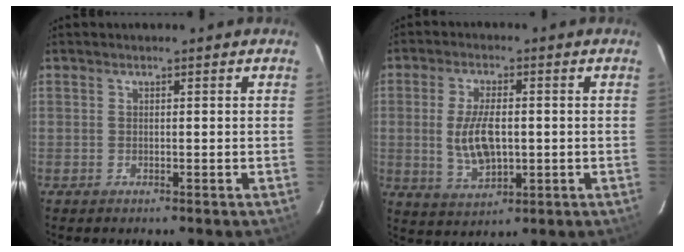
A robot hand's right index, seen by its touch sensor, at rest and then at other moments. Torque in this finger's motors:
{"motor_torque": [0.14, 0.06, 0.21, 0.06]}